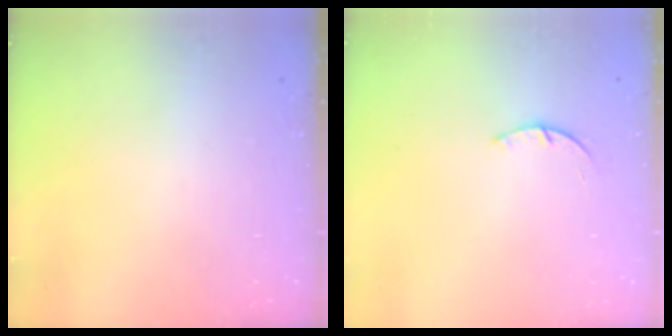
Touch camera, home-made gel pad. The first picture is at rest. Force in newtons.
{"total": 1.4, "press": 1.4, "slide": 0.3}